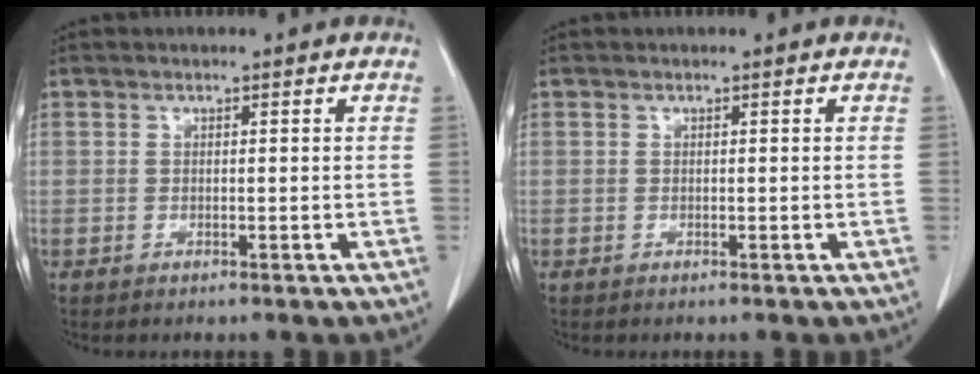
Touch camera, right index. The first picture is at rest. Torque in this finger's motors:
{"motor_torque": [0.00, 0.00, 0.00, 0.00]}